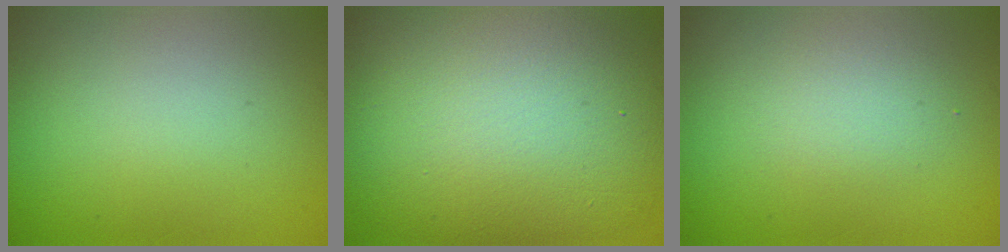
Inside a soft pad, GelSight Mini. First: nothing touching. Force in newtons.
{"total": 15.4, "press": 15.4, "slide": 0.9}
{"total": 1.8, "press": 1.8, "slide": 0.1}